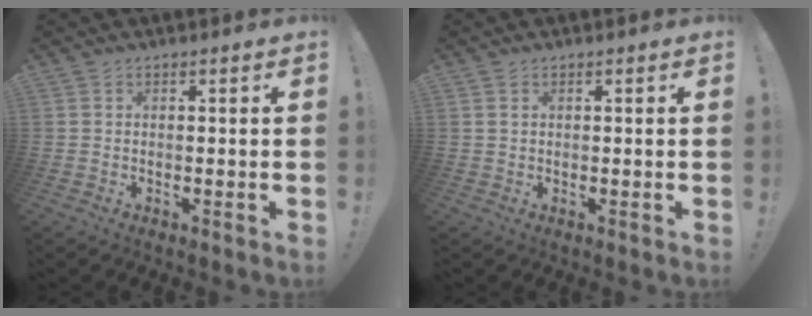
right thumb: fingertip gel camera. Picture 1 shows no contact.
{"total": 0.9, "force": [0.5, 0.6, 0.4], "torque": [-0.010, 0.002, 0.010]}